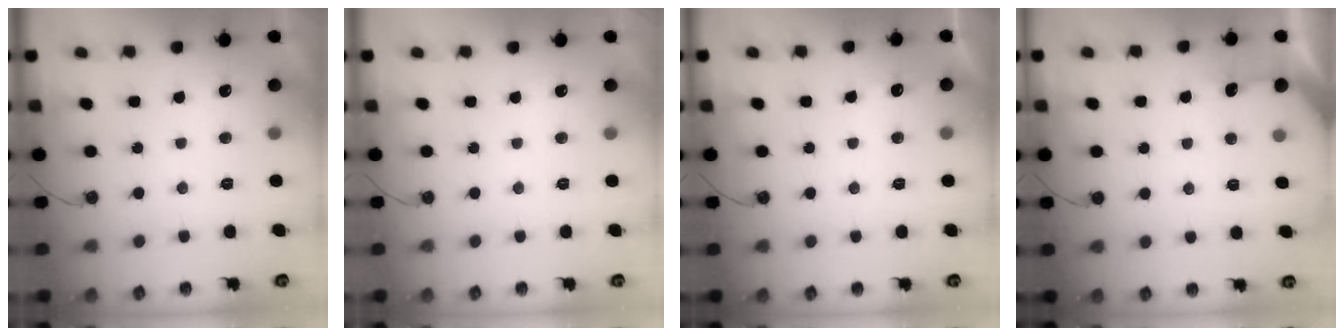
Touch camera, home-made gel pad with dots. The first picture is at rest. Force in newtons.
{"total": 0.0}
{"total": 2.5, "press": 2.5, "slide": 0.5}
{"total": 3.4, "press": 3.4, "slide": 0.4}